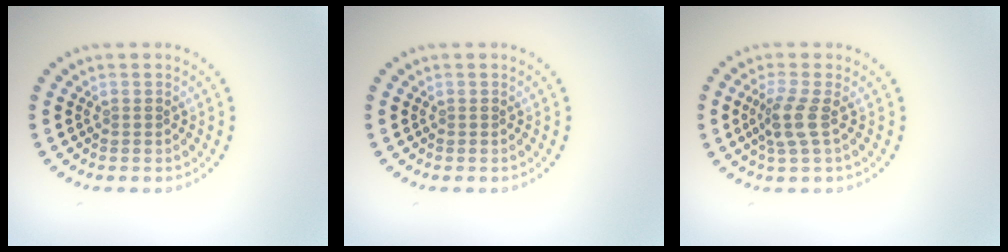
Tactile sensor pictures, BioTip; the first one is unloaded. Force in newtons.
{"total": 0.0}
{"total": 2.7, "press": 2.0, "slide": 1.8}